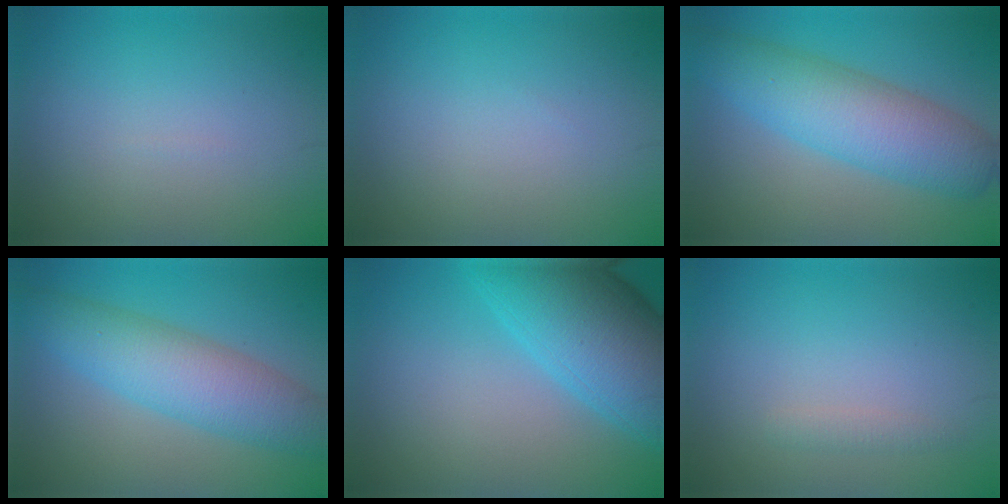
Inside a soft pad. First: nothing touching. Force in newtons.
{"total": 0.0}
{"total": 7.2, "press": 7.2, "slide": 0.3}
{"total": 6.5, "press": 6.5, "slide": 0.0}
{"total": 10.4, "press": 10.4, "slide": 0.3}
{"total": 0.9, "press": 0.9, "slide": 0.0}